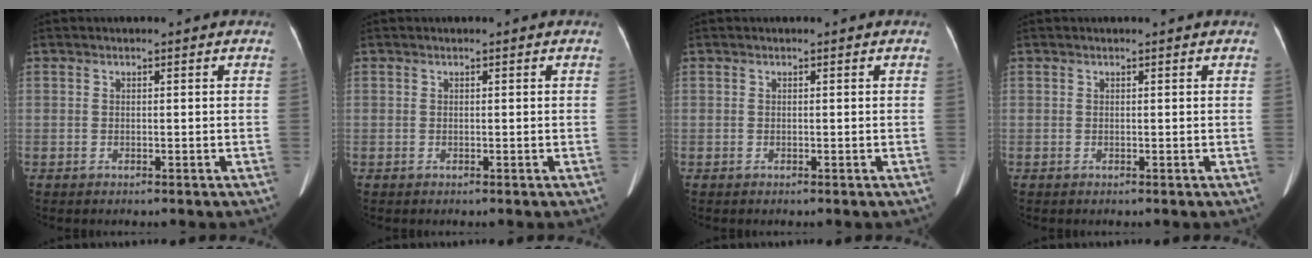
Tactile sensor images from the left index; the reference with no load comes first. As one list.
[{"total": 0.0}, {"total": 0.0}, {"total": 0.6, "force": [0.6, 0.0, 0.2], "torque": [-0.005, 0.001, 0.008]}]